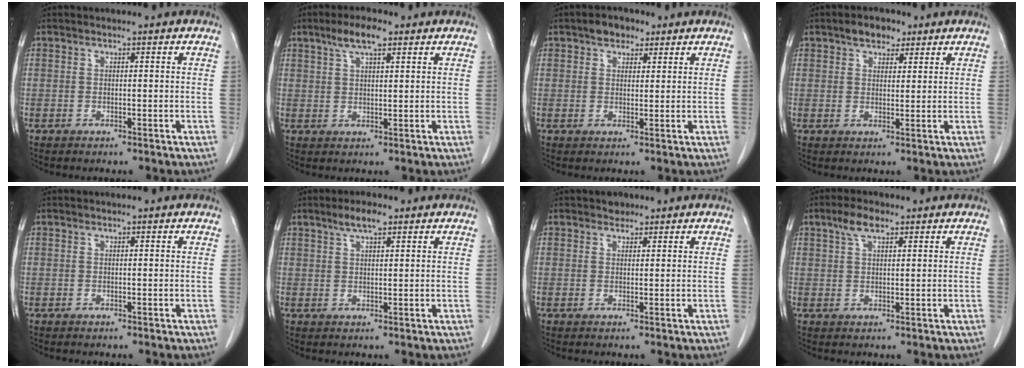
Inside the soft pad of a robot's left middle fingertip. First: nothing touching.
{"total": 5.0, "force": [3.2, 1.3, 3.7], "torque": [-0.075, 0.011, 0.057]}
{"total": 3.3, "force": [2.1, 2.1, 1.5], "torque": [-0.025, 0.011, 0.034]}
{"total": 3.8, "force": [2.6, 2.2, 1.8], "torque": [-0.029, 0.011, 0.043]}
{"total": 0.0}
{"total": 3.5, "force": [2.4, 0.8, 2.4], "torque": [-0.049, 0.007, 0.044]}
{"total": 1.3, "force": [1.0, 0.8, 0.1], "torque": [0.000, 0.001, 0.012]}
{"total": 3.6, "force": [2.2, 1.4, 2.5], "torque": [-0.053, 0.011, 0.044]}